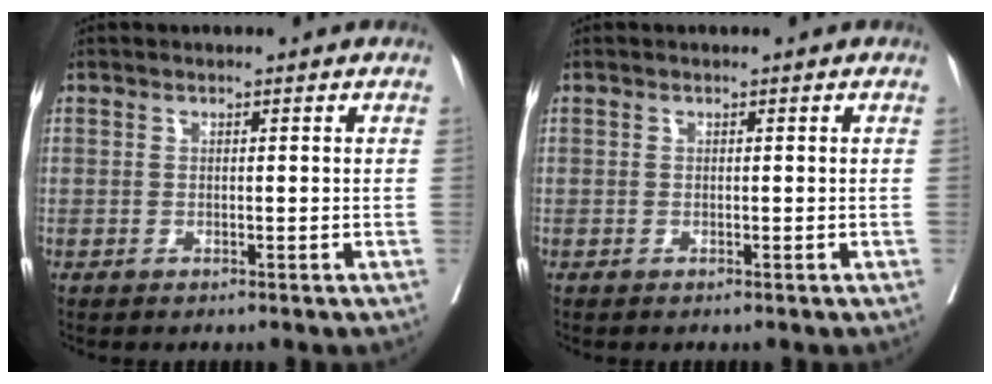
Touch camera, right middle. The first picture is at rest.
{"total": 0.0}